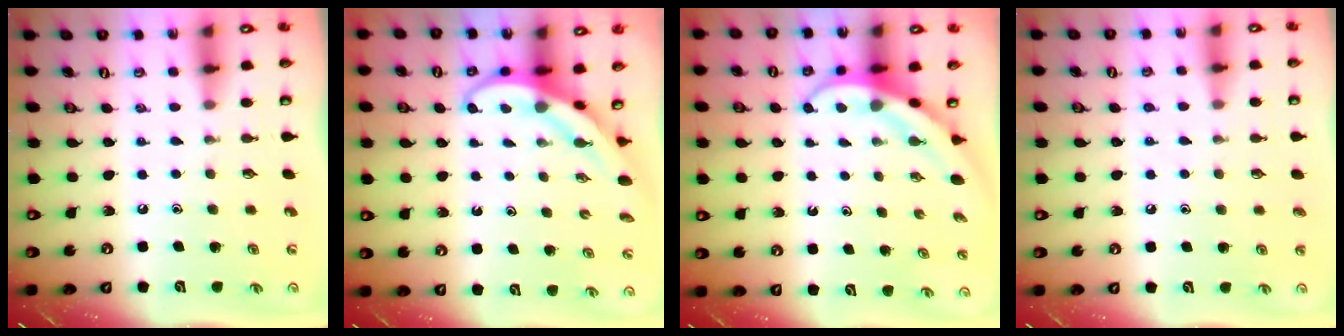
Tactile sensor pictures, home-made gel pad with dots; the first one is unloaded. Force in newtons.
{"total": 3.9, "press": 3.9, "slide": 0.4}
{"total": 4.0, "press": 4.0, "slide": 0.4}
{"total": 4.8, "press": 4.7, "slide": 0.2}